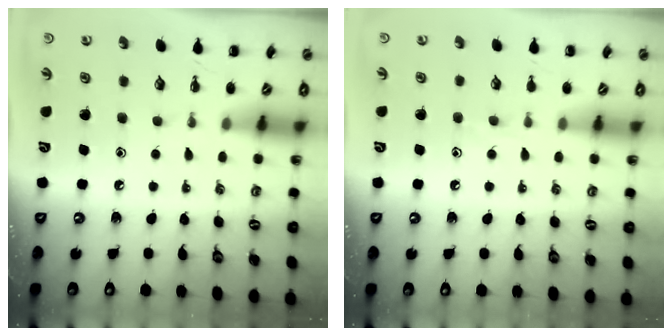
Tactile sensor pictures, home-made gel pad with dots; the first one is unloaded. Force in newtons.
{"total": 5.4, "press": 5.3, "slide": 0.9}